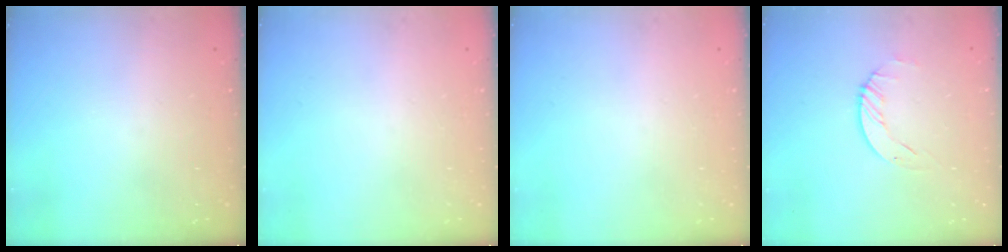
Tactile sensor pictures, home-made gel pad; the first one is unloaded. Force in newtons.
{"total": 0.0}
{"total": 0.0}
{"total": 2.3, "press": 2.3, "slide": 0.3}